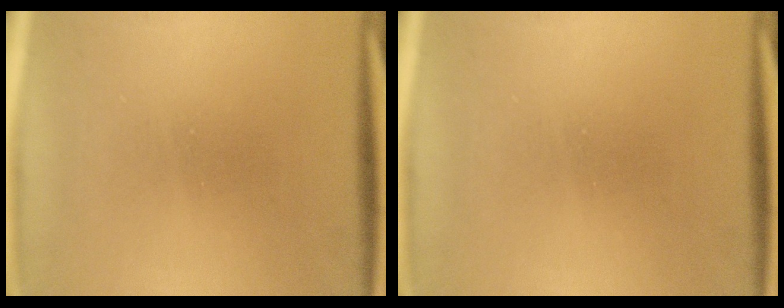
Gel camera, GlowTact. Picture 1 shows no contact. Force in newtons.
{"total": 0.0}